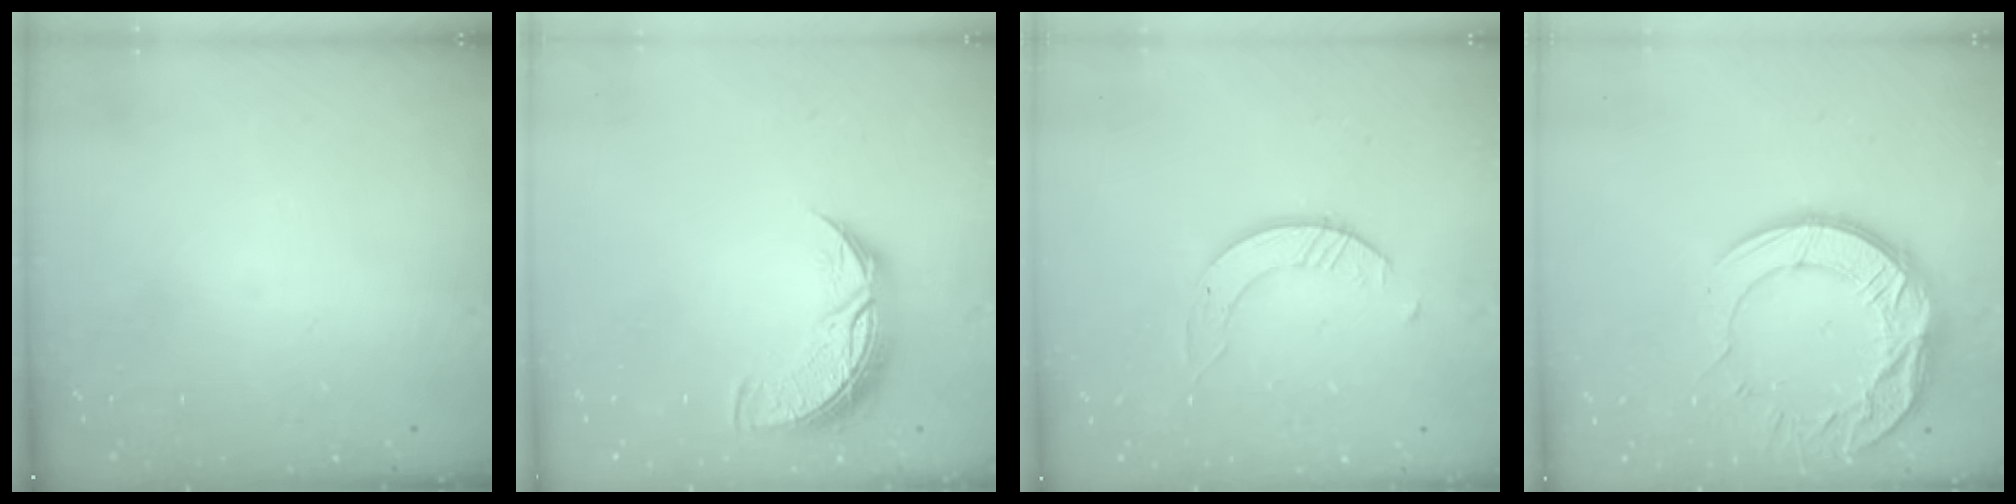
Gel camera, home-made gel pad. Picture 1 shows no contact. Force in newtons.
{"total": 9.0, "press": 9.0, "slide": 0.6}
{"total": 2.4, "press": 2.4, "slide": 0.3}
{"total": 15.6, "press": 15.5, "slide": 1.1}